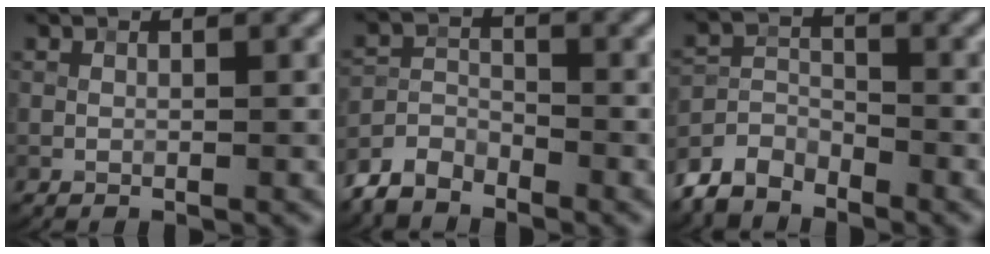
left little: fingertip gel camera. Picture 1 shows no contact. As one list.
[{"total": 3.1, "force": [-2.8, 1.2, 0.5], "torque": [-0.009, 0.001, -0.069]}, {"total": 3.9, "force": [-3.4, 1.7, 0.7], "torque": [-0.012, -0.001, -0.080]}]